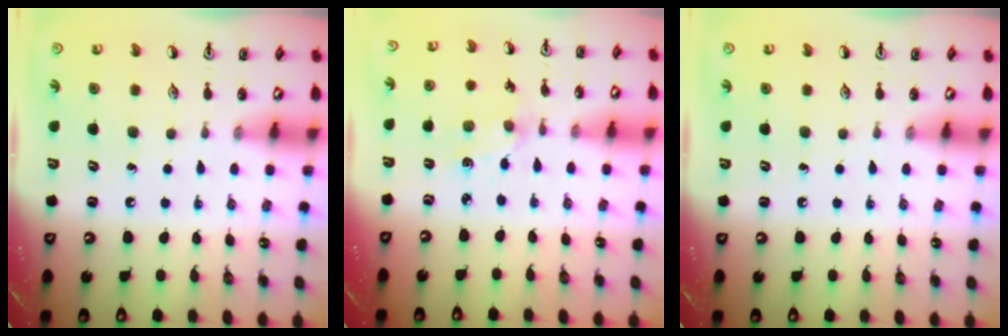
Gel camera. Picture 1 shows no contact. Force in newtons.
{"total": 2.0, "press": 2.0, "slide": 0.4}
{"total": 0.0}